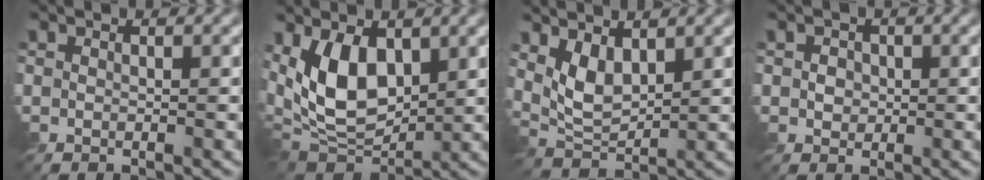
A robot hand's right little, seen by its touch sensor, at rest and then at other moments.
{"total": 7.9, "force": [1.7, 4.2, 6.4], "torque": [-0.129, -0.009, 0.027]}
{"total": 3.7, "force": [1.6, 1.7, 2.9], "torque": [-0.067, -0.010, 0.034]}
{"total": 1.9, "force": [0.2, 1.6, 0.9], "torque": [-0.021, 0.003, 0.002]}